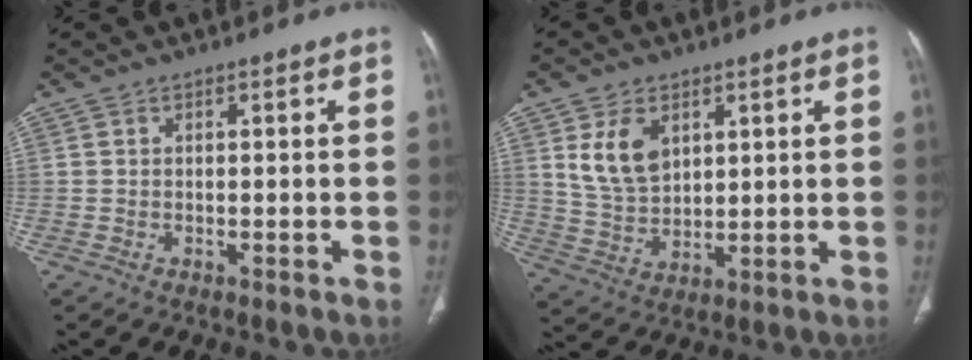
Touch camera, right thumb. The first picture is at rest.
{"total": 9.0, "force": [3.6, 5.9, 5.8], "torque": [-0.090, -0.017, 0.081]}